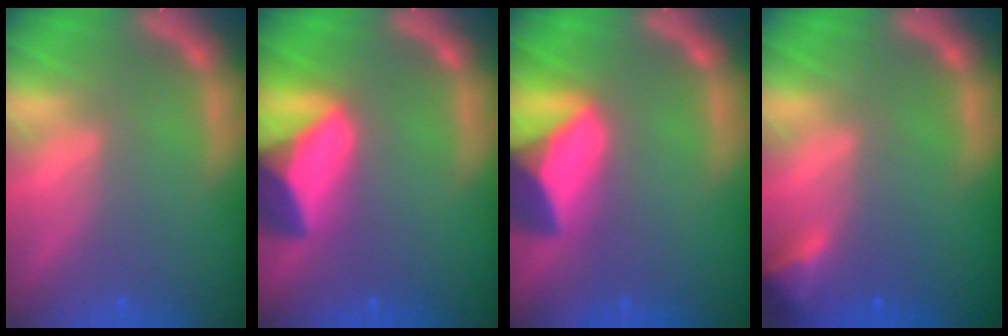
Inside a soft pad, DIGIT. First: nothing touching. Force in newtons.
{"total": 10.0}
{"total": 9.4}
{"total": 2.4}